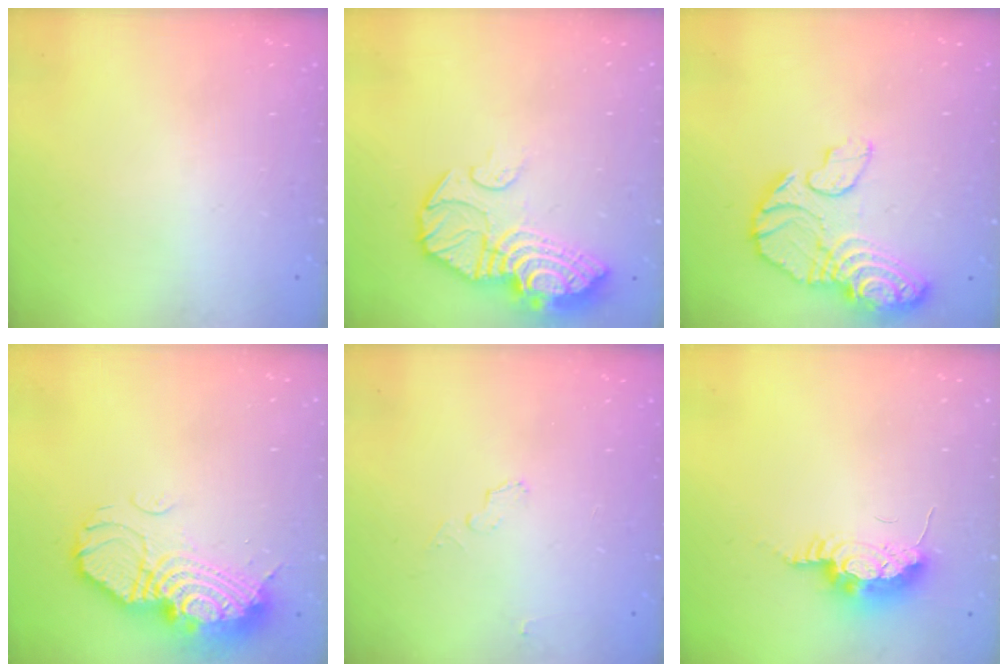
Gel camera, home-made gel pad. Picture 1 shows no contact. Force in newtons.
{"total": 16.1, "press": 16.1, "slide": 1.3}
{"total": 15.8, "press": 15.6, "slide": 1.9}
{"total": 18.3, "press": 18.2, "slide": 1.2}
{"total": 11.7, "press": 5.0, "slide": 10.5}
{"total": 9.0, "press": 8.9, "slide": 1.8}